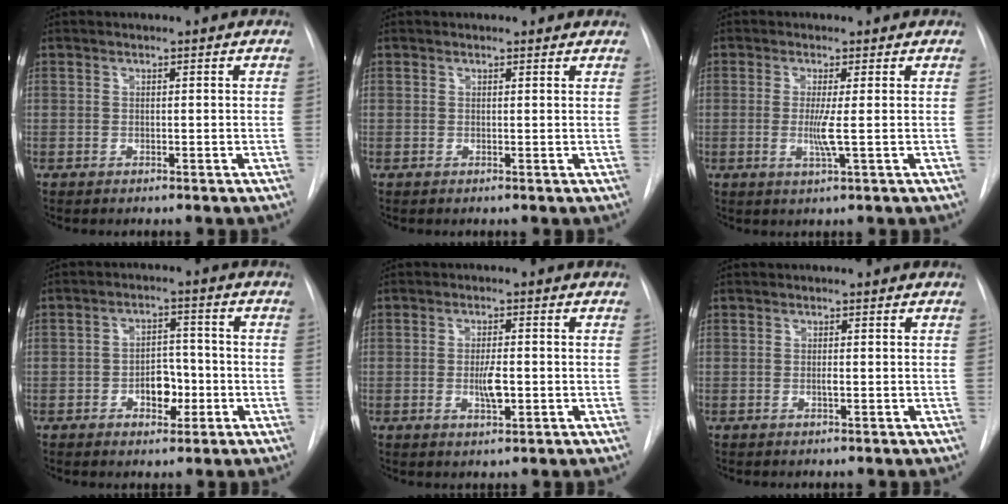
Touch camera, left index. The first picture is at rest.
{"total": 1.6, "force": [1.4, 0.6, 0.0], "torque": [-0.005, -0.001, 0.007]}
{"total": 3.2, "force": [-0.1, -0.4, 3.2], "torque": [-0.070, -0.007, -0.003]}
{"total": 5.3, "force": [-1.7, 3.2, 3.9], "torque": [-0.054, 0.011, -0.025]}
{"total": 3.7, "force": [-0.6, 1.1, 3.5], "torque": [-0.065, -0.002, -0.008]}
{"total": 0.6, "force": [-0.1, 0.1, 0.6], "torque": [-0.013, -0.001, -0.003]}